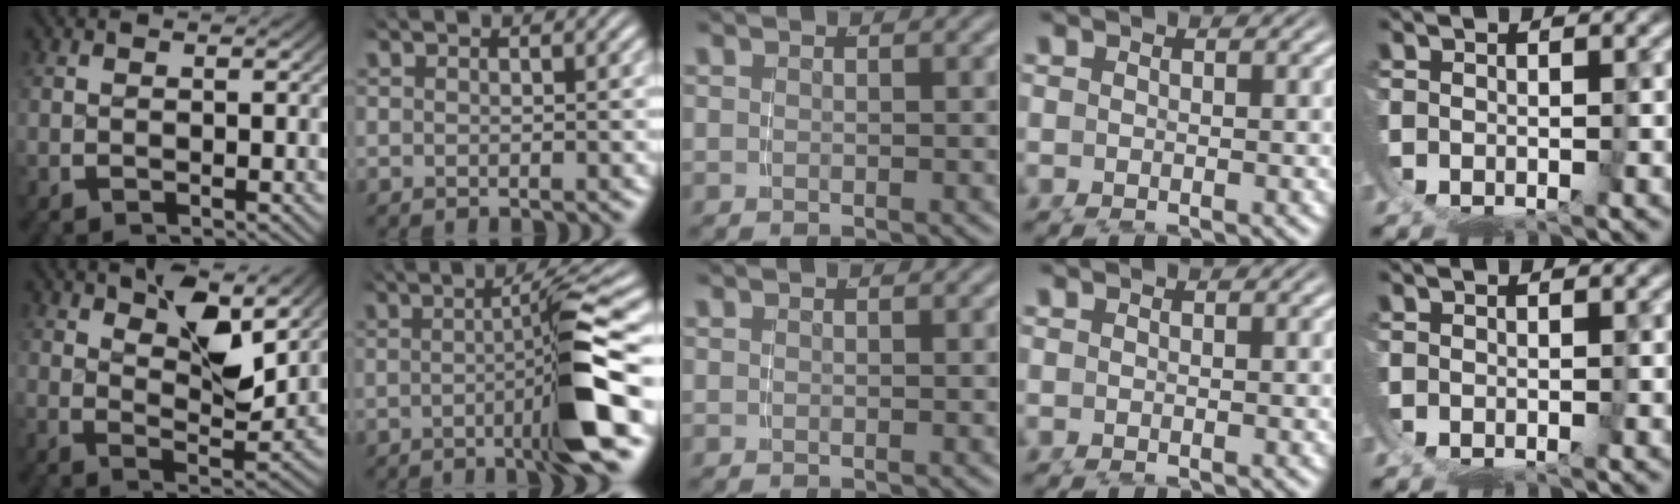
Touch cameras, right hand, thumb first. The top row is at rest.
{"thumb": {"total": 5.8, "force": [2.4, 2.1, 4.8], "torque": [-0.095, -0.018, 0.045]}, "index": {"total": 6.7, "force": [-1.0, -0.3, 6.6], "torque": [-0.095, 0.010, -0.015]}}